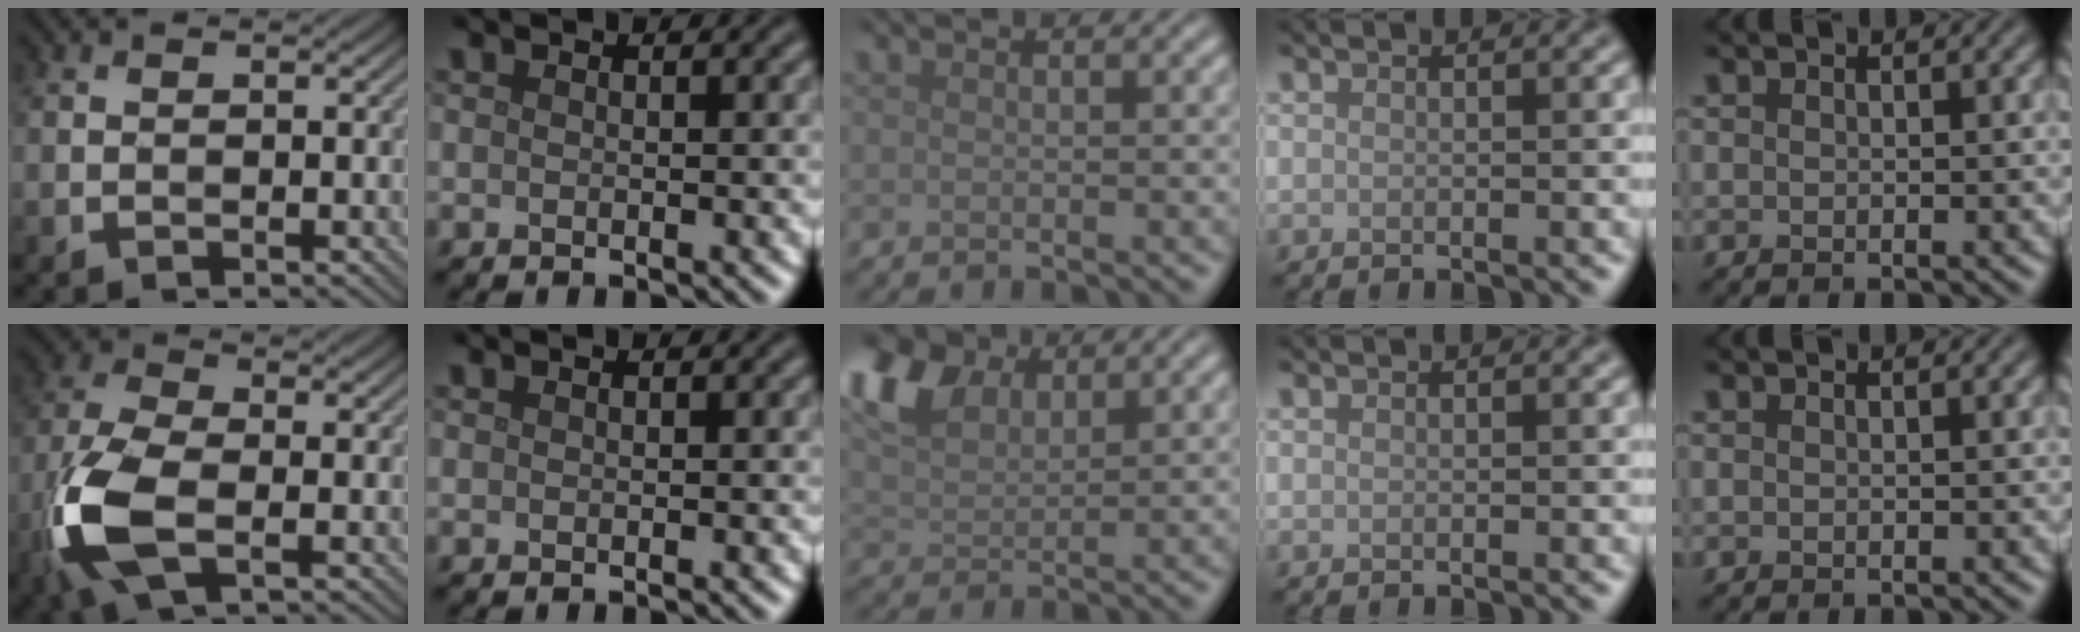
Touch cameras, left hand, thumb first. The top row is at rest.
{"thumb": {"total": 10.9, "force": [-3.5, 5.2, 8.9], "torque": [-0.221, -0.011, -0.078]}, "middle": {"total": 8.0, "force": [5.1, 4.2, 4.5], "torque": [-0.121, 0.023, 0.097]}}